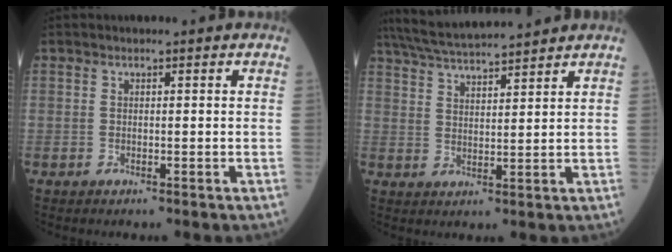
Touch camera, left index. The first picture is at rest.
{"total": 11.0, "force": [10.1, 0.2, 4.2], "torque": [-0.083, 0.027, 0.168]}